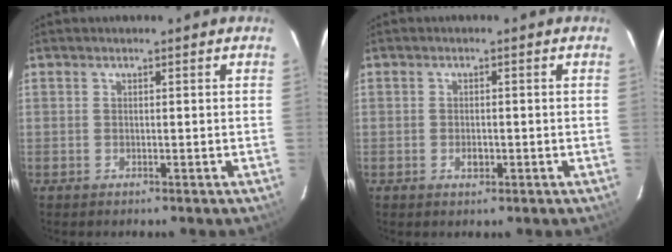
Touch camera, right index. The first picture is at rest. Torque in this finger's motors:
{"motor_torque": [-0.03, 0.00, 0.04, 0.01]}